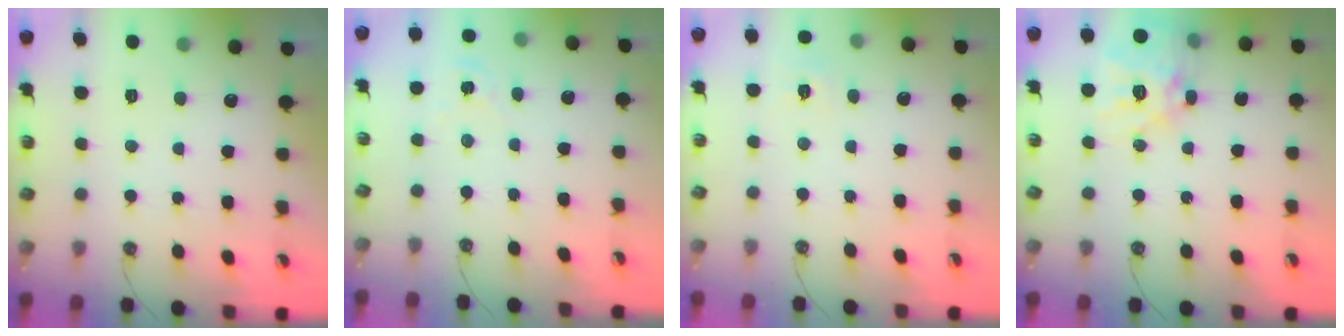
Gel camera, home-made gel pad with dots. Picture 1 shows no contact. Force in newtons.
{"total": 1.3, "press": 1.3, "slide": 0.2}
{"total": 4.3, "press": 4.2, "slide": 0.7}
{"total": 15.8, "press": 15.7, "slide": 1.6}